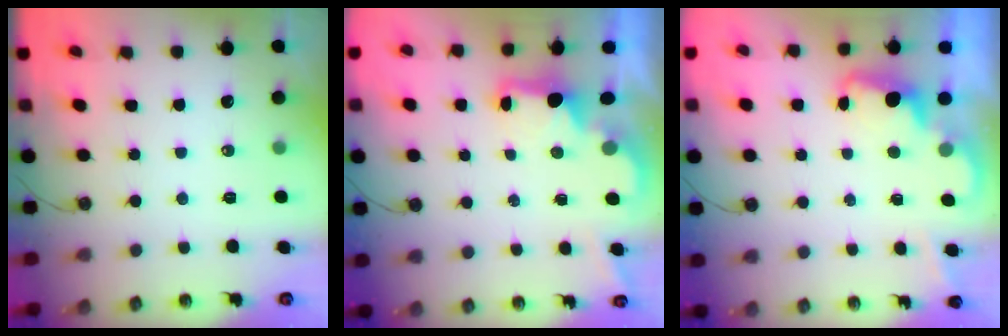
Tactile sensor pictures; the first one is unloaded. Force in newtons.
{"total": 2.1, "press": 1.9, "slide": 0.8}
{"total": 2.4, "press": 2.3, "slide": 0.5}